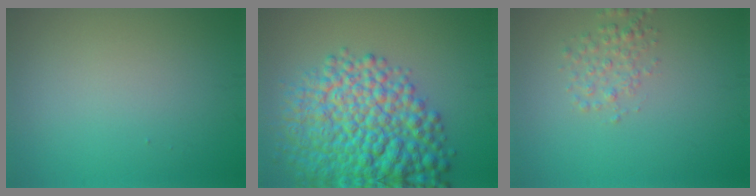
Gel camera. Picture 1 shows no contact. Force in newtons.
{"total": 11.3, "press": 11.2, "slide": 0.4}
{"total": 2.0, "press": 2.0, "slide": 0.1}